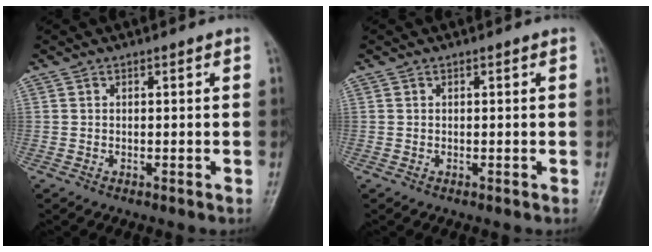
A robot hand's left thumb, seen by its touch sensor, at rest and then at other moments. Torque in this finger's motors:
{"motor_torque": [-0.01, 0.01, -0.10, 0.10, 0.00]}